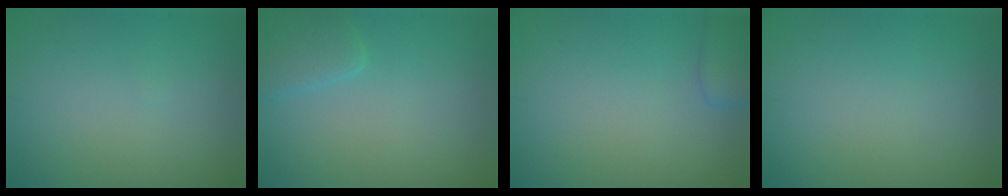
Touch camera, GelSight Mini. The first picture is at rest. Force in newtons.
{"total": 2.3, "press": 2.3, "slide": 0.1}
{"total": 2.2, "press": 2.2, "slide": 0.1}
{"total": 0.0}